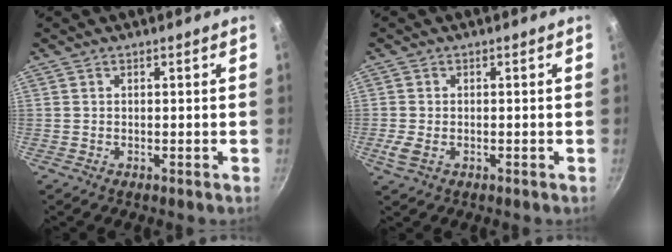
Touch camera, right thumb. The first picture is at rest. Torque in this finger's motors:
{"motor_torque": [0.15, -0.11, 0.08, 0.02, 0.08]}